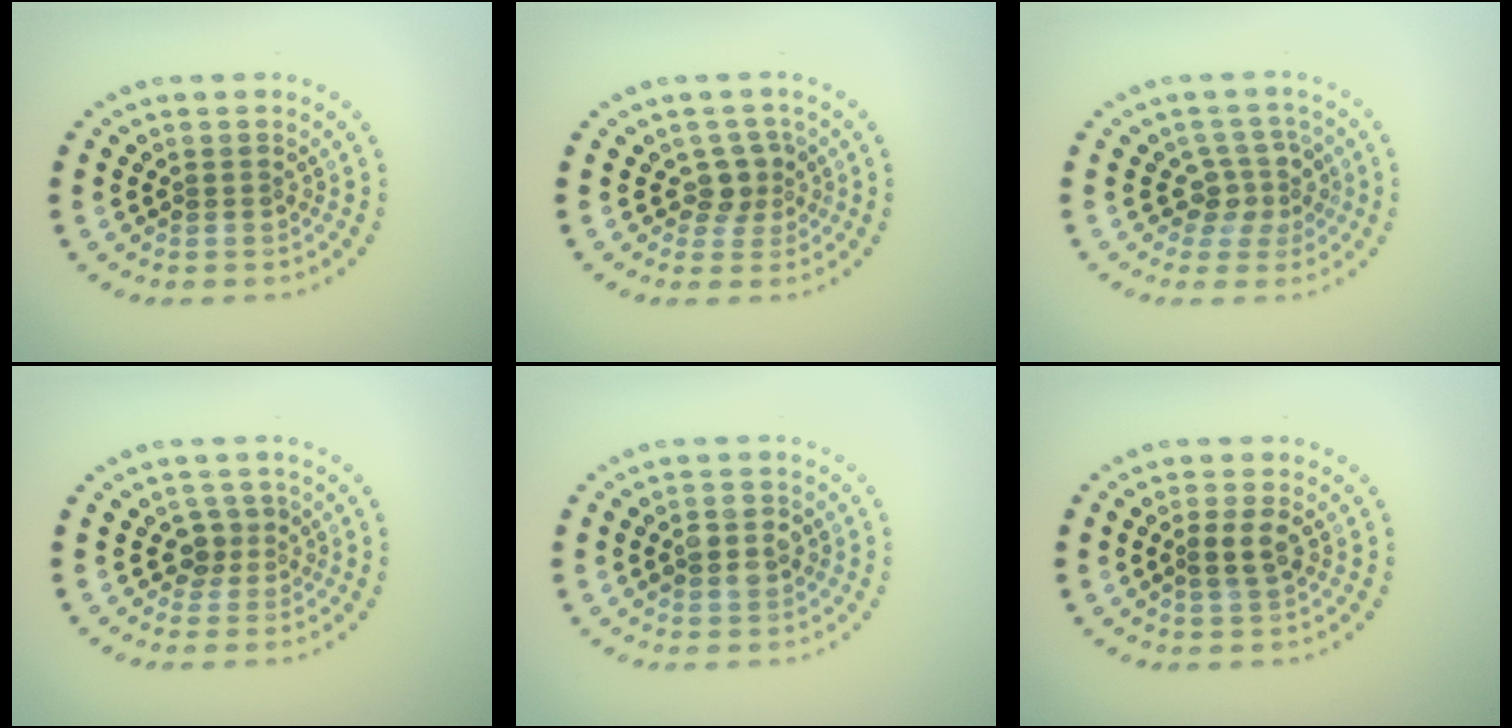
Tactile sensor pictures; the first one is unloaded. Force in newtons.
{"total": 2.2, "press": 1.8, "slide": 1.3}
{"total": 2.7, "press": 2.2, "slide": 1.5}
{"total": 2.0, "press": 1.6, "slide": 1.3}
{"total": 2.7, "press": 2.7, "slide": 0.2}
{"total": 2.2, "press": 2.1, "slide": 0.6}